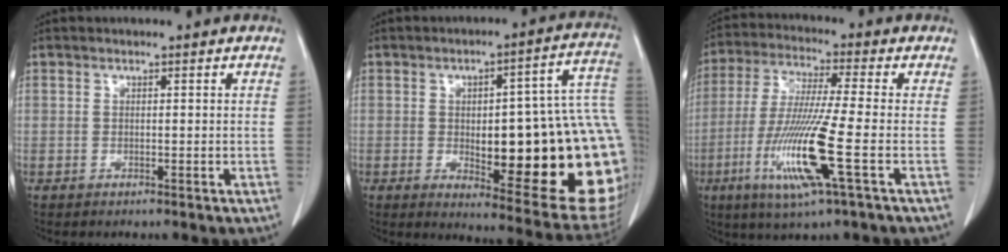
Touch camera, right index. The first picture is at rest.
{"total": 27.0, "force": [-2.0, 5.9, 26.3], "torque": [-0.250, 0.020, -0.008]}
{"total": 13.9, "force": [-4.4, -0.2, 13.2], "torque": [-0.278, -0.024, -0.087]}